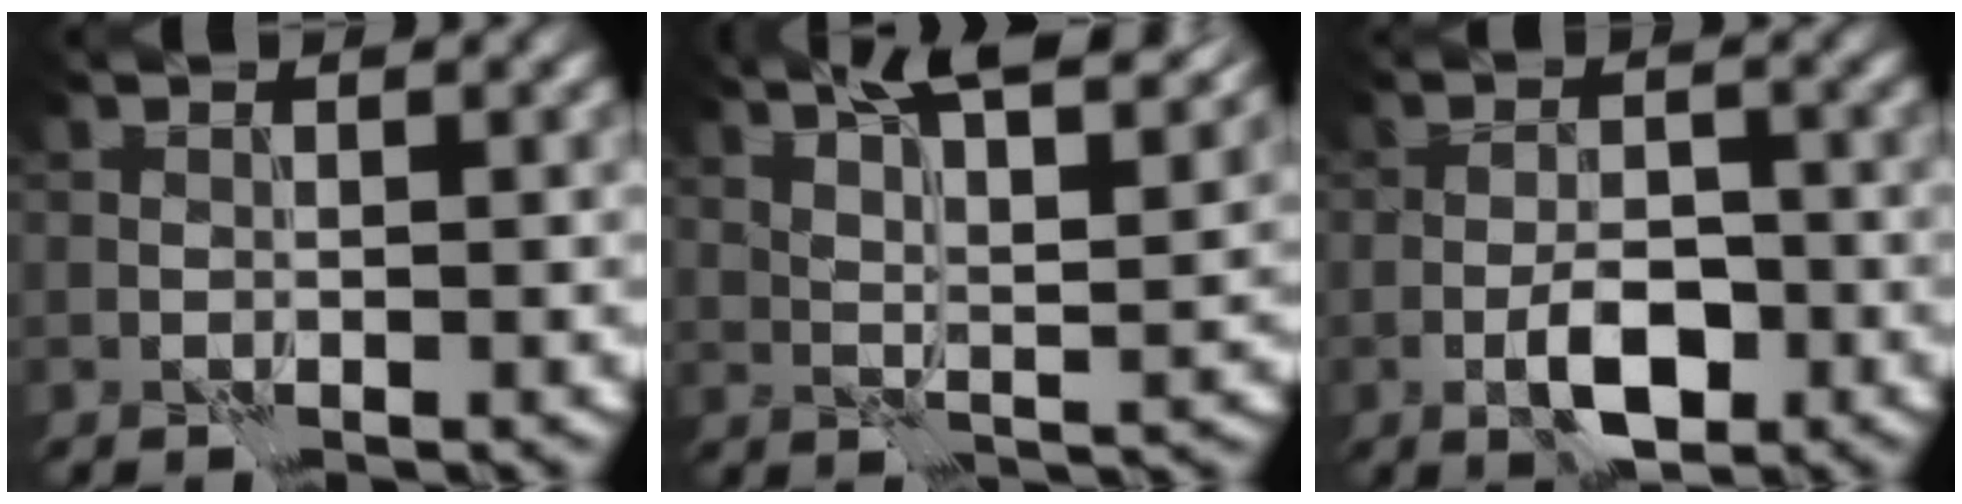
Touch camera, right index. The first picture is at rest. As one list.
[{"total": 12.1, "force": [8.4, 3.3, 8.0], "torque": [-0.092, 0.025, 0.092]}, {"total": 4.2, "force": [-1.9, 1.7, 3.3], "torque": [-0.055, 0.003, -0.034]}]